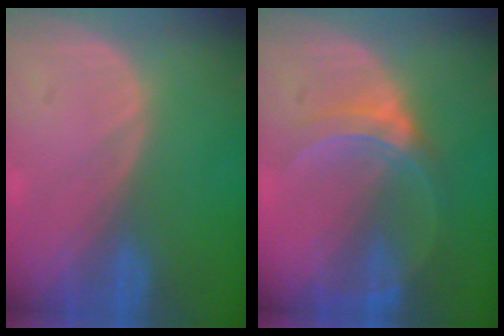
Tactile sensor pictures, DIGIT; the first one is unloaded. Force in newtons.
{"total": 5.9, "press": 5.7, "slide": 1.6}